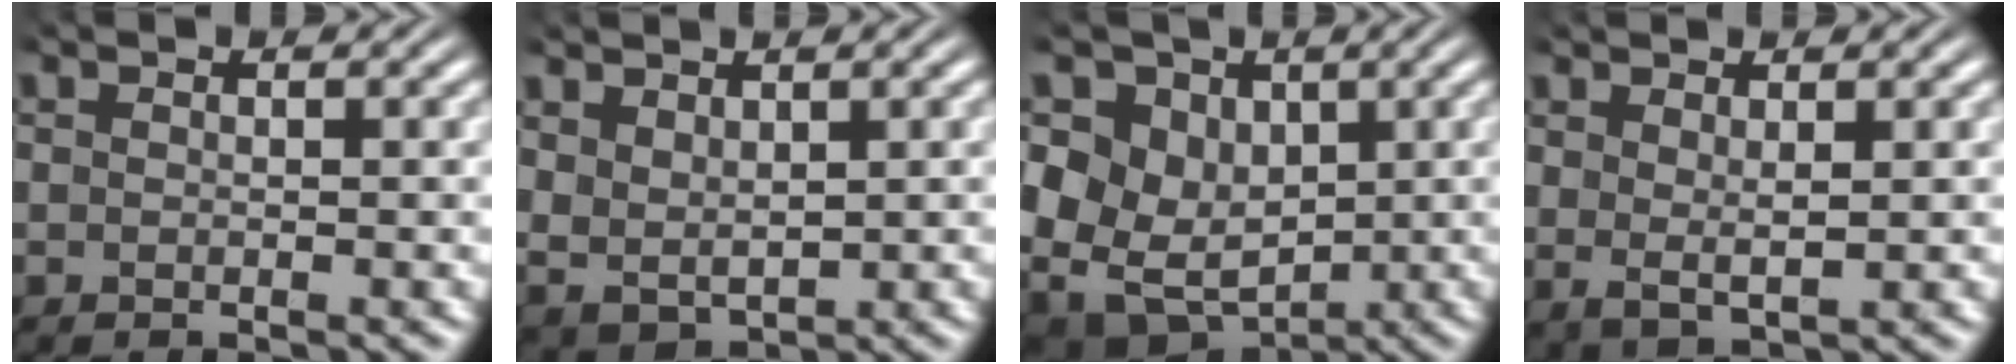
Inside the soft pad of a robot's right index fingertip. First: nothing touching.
{"total": 3.8, "force": [1.0, 3.0, 2.1], "torque": [-0.061, -0.023, 0.037]}
{"total": 14.5, "force": [-0.3, 12.7, 6.9], "torque": [-0.182, -0.058, 0.003]}
{"total": 1.8, "force": [1.3, 0.2, 1.3], "torque": [-0.024, -0.007, 0.035]}